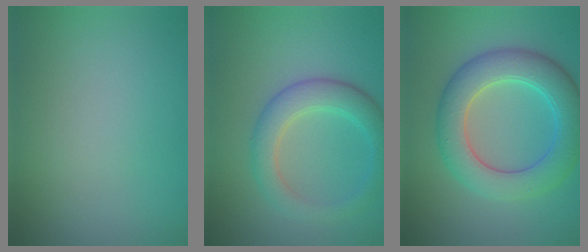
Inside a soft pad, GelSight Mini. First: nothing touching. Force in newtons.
{"total": 4.0, "press": 4.0, "slide": 0.1}
{"total": 6.9, "press": 6.9, "slide": 0.2}